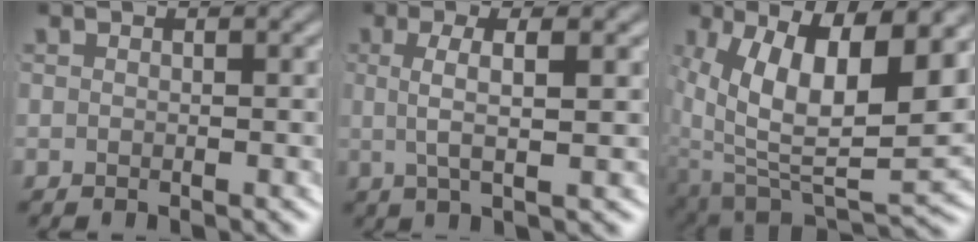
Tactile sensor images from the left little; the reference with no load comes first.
{"total": 3.5, "force": [0.7, 0.0, 3.4], "torque": [-0.061, -0.002, 0.018]}
{"total": 12.6, "force": [-0.8, 7.1, 10.4], "torque": [-0.182, -0.045, 0.012]}